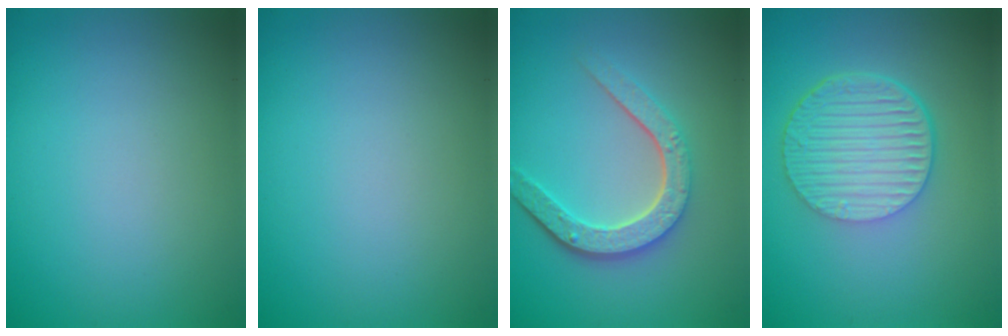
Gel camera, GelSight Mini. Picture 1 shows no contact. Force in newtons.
{"total": 0.0}
{"total": 4.8, "press": 3.6, "slide": 3.1}
{"total": 6.6, "press": 4.4, "slide": 4.9}